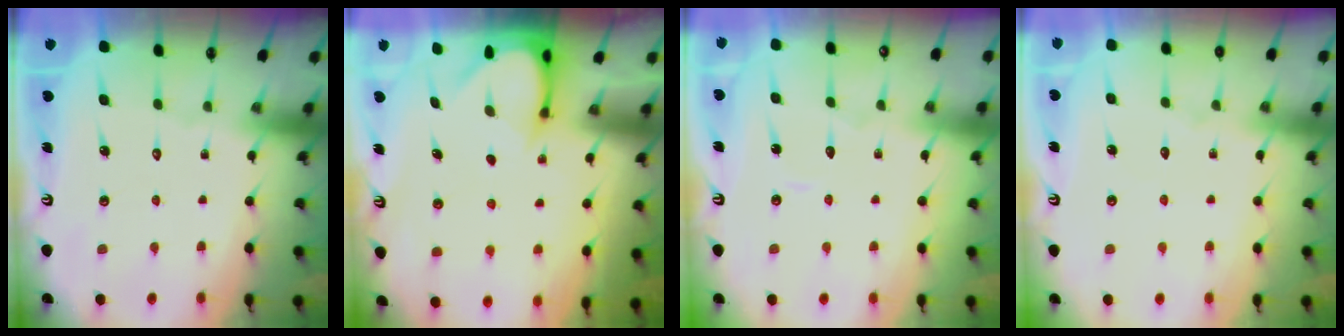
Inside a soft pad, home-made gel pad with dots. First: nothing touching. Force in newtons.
{"total": 3.8, "press": 3.8, "slide": 0.2}
{"total": 3.4, "press": 3.4, "slide": 0.4}
{"total": 3.7, "press": 3.7, "slide": 0.4}